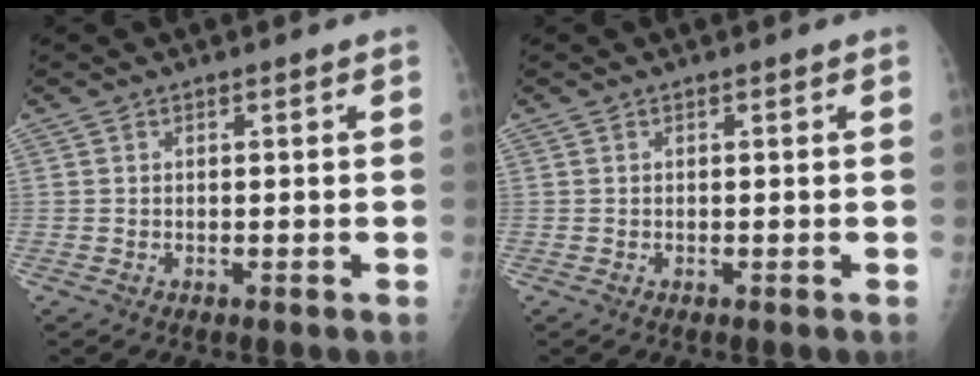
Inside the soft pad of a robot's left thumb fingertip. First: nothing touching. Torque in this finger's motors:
{"motor_torque": [0.00, 0.00, 0.01, -0.01, 0.00]}